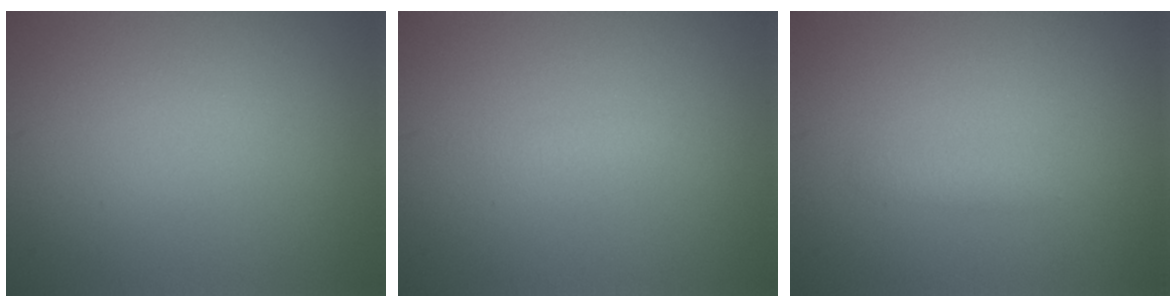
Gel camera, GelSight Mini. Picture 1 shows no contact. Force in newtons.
{"total": 0.6, "press": 0.6, "slide": 0.1}
{"total": 0.7, "press": 0.7, "slide": 0.1}